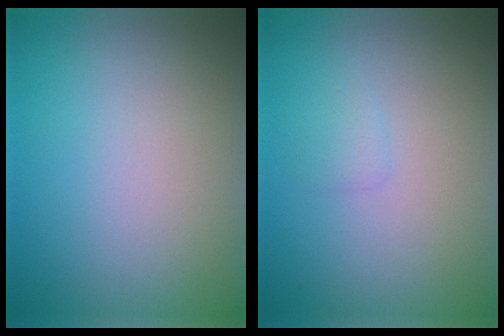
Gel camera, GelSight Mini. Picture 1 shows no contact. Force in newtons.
{"total": 0.8, "press": 0.8, "slide": 0.1}